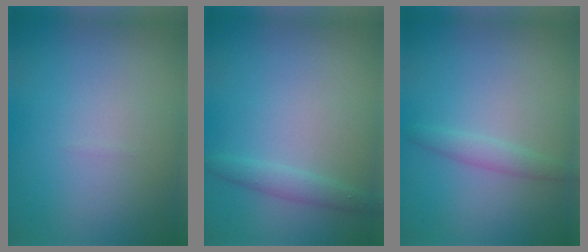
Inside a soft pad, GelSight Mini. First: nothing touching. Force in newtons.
{"total": 1.5, "press": 1.5, "slide": 0.0}
{"total": 1.5, "press": 1.5, "slide": 0.0}